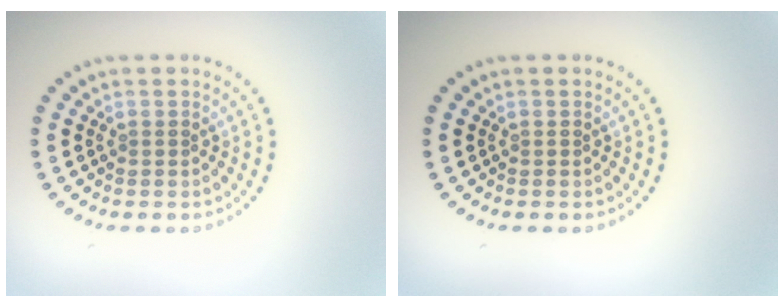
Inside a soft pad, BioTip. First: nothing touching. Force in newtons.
{"total": 0.0}